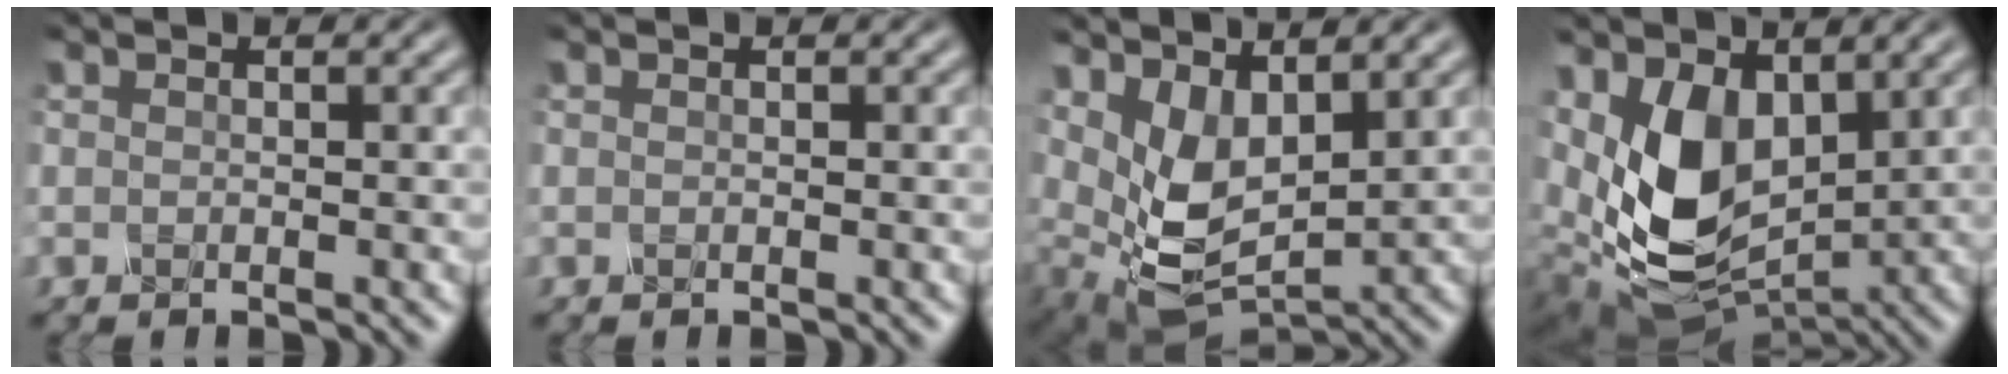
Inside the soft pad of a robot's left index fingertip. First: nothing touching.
{"total": 0.0}
{"total": 5.1, "force": [2.1, 2.8, 3.8], "torque": [-0.093, -0.012, 0.054]}
{"total": 7.8, "force": [1.3, 4.9, 5.9], "torque": [-0.153, -0.021, 0.040]}